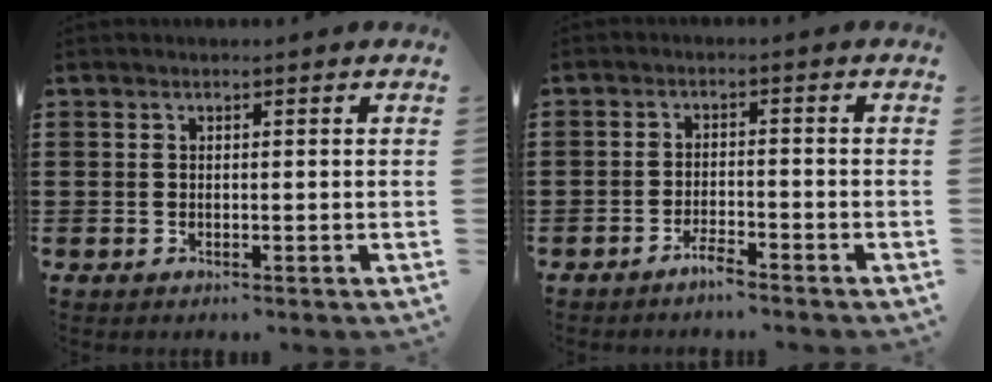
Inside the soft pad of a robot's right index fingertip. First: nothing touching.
{"total": 2.4, "force": [-2.2, 0.2, 1.0], "torque": [-0.020, 0.005, -0.042]}